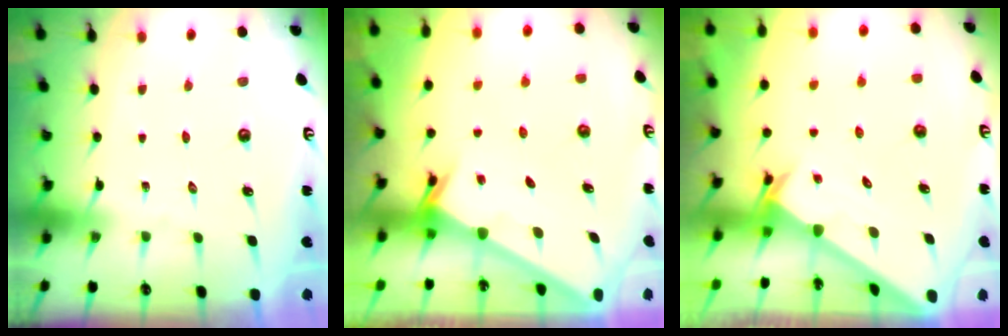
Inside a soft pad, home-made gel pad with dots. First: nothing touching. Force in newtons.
{"total": 2.4, "press": 2.4, "slide": 0.2}
{"total": 2.2, "press": 2.2, "slide": 0.1}